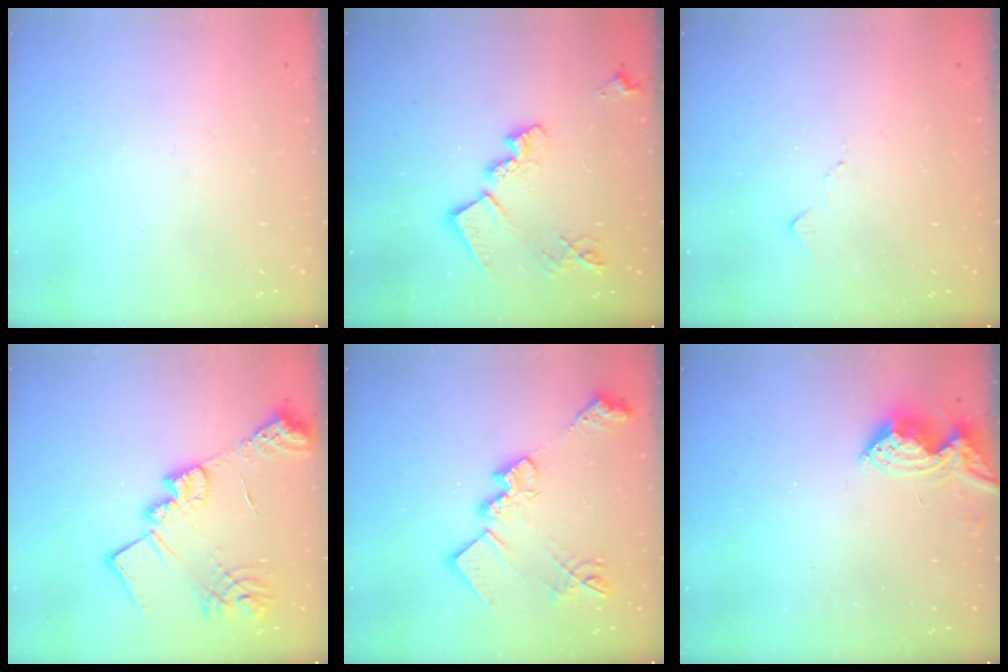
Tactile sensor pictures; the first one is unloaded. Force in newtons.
{"total": 15.2, "press": 15.1, "slide": 0.5}
{"total": 4.8, "press": 4.8, "slide": 0.7}
{"total": 18.9, "press": 18.8, "slide": 1.5}
{"total": 19.5, "press": 19.5, "slide": 1.3}
{"total": 10.6, "press": 10.6, "slide": 0.9}